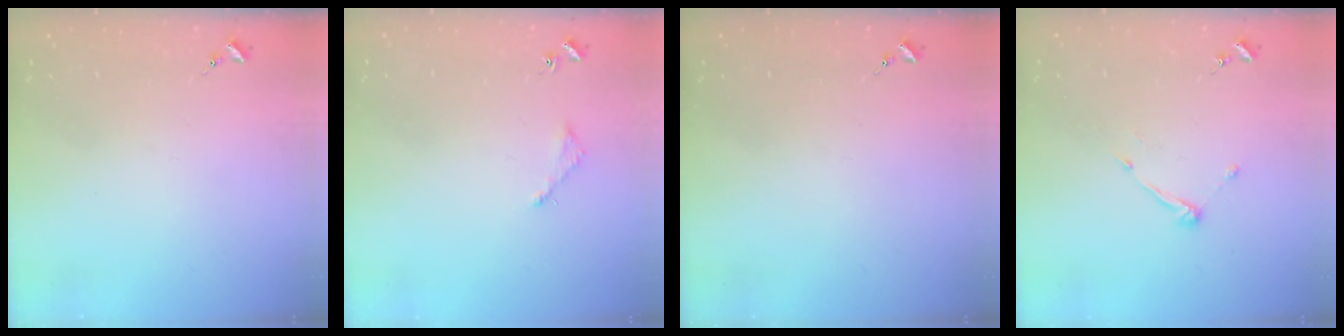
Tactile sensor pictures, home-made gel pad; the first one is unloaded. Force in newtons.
{"total": 3.0, "press": 3.0, "slide": 0.4}
{"total": 0.0}
{"total": 6.6, "press": 6.6, "slide": 0.5}